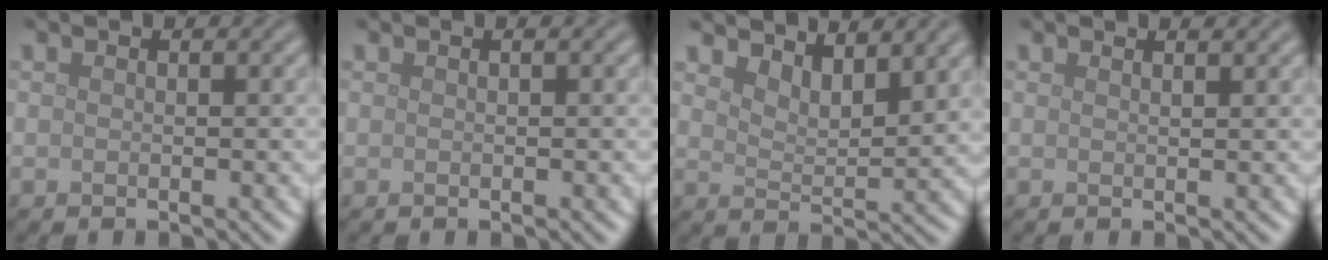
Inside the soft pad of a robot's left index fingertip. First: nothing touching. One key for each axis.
{"total": 0.0}
{"total": 4.3, "fx": 3.8, "fy": 1.0, "fz": 1.8, "tx": -0.039, "ty": -0.006, "tz": 0.061}
{"total": 2.0, "fx": 1.5, "fy": 0.7, "fz": 1.0, "tx": 0.001, "ty": 0.006, "tz": -0.002}